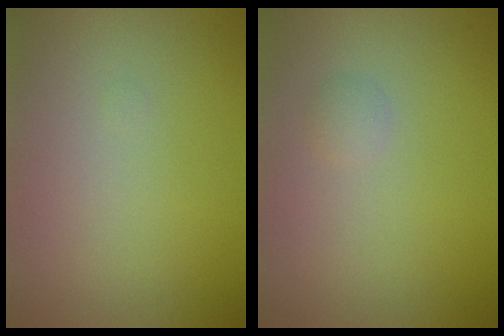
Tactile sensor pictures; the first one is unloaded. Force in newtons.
{"total": 0.7, "press": 0.7, "slide": 0.0}